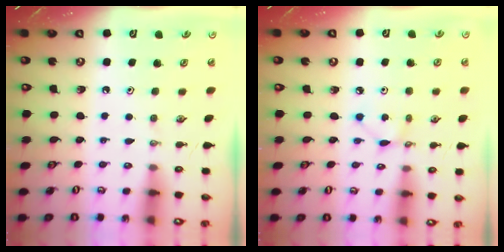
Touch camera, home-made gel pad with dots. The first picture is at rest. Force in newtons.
{"total": 2.2, "press": 2.2, "slide": 0.1}